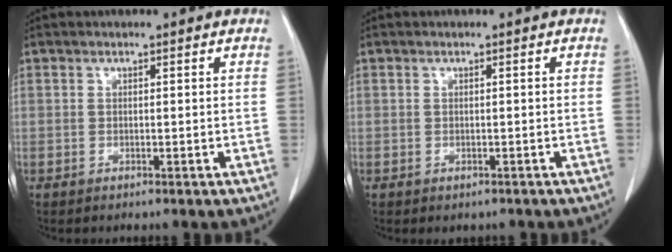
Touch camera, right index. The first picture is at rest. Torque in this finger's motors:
{"motor_torque": [-0.17, -0.36, -0.06, -0.04]}